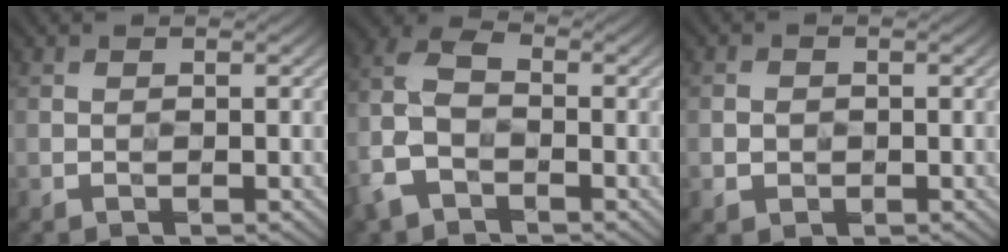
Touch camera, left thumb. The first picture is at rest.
{"total": 7.7, "force": [-3.6, 4.6, 5.0], "torque": [-0.132, 0.001, -0.086]}
{"total": 1.6, "force": [-0.4, 1.4, 0.6], "torque": [-0.010, -0.006, -0.008]}